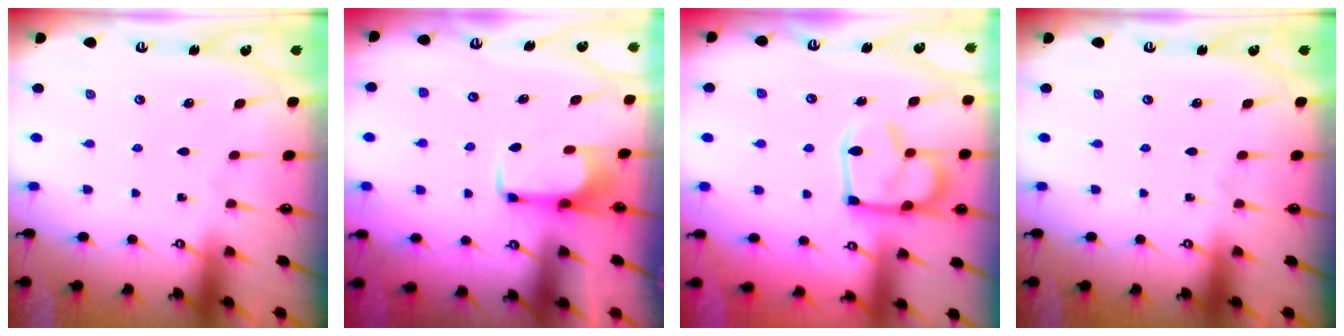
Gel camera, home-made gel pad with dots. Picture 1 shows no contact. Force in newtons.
{"total": 2.0, "press": 1.9, "slide": 0.4}
{"total": 9.0, "press": 8.9, "slide": 1.2}
{"total": 0.0}